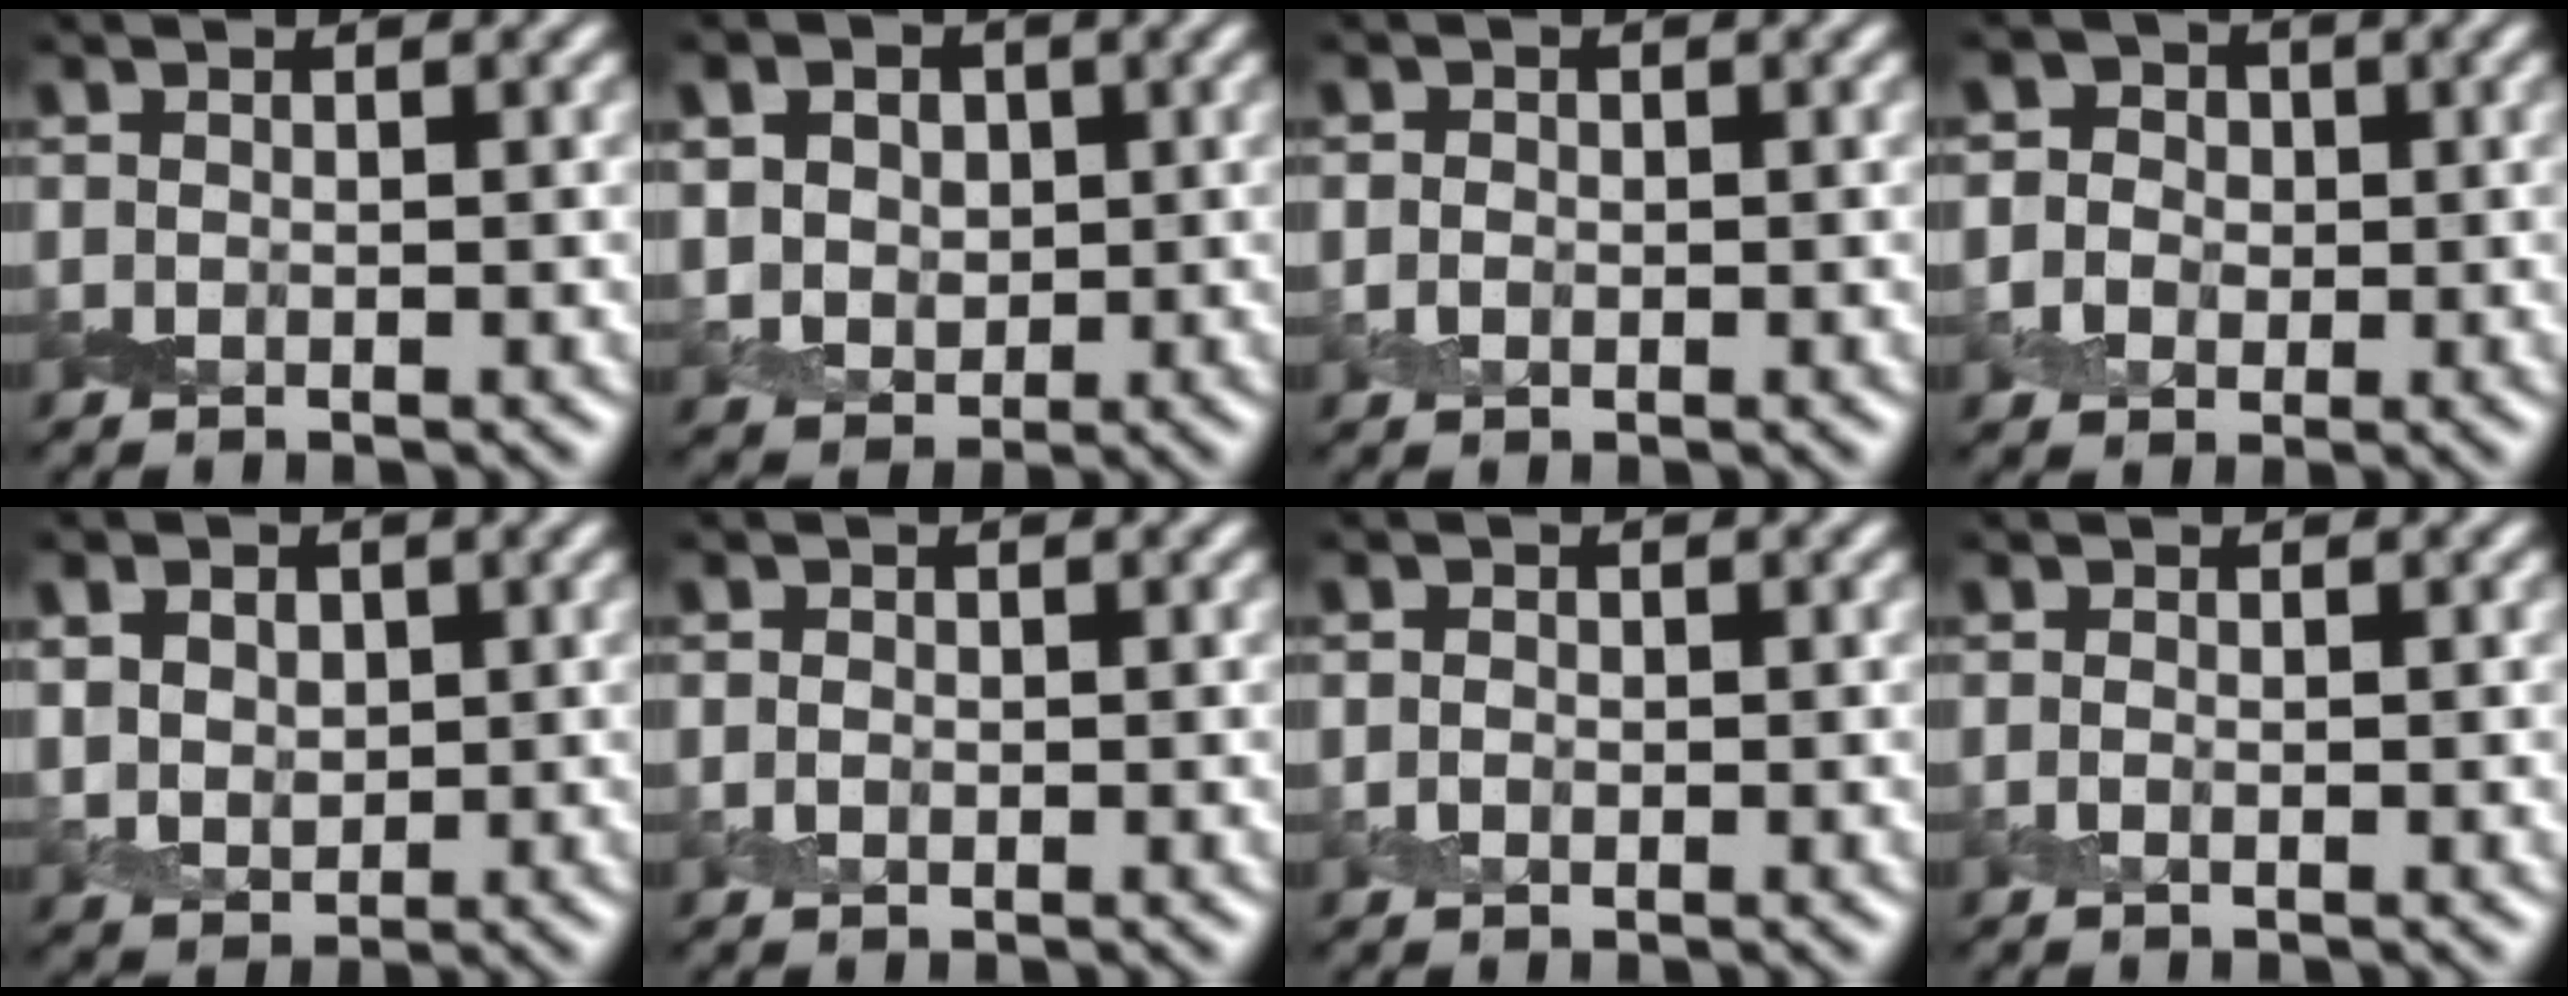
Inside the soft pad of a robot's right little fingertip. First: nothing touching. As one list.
[{"total": 7.2, "force": [2.4, 5.8, 3.7], "torque": [-0.083, 0.019, 0.028]}, {"total": 1.2, "force": [-0.2, 1.1, 0.6], "torque": [-0.012, -0.003, -0.005]}, {"total": 5.4, "force": [0.8, 5.0, 2.0], "torque": [-0.019, 0.029, -0.013]}, {"total": 5.7, "force": [2.1, 4.4, 3.0], "torque": [-0.077, 0.015, 0.031]}, {"total": 1.0, "force": [-0.2, 0.8, 0.6], "torque": [-0.012, -0.001, -0.006]}, {"total": 1.0, "force": [-0.3, 0.8, 0.5], "torque": [-0.009, -0.002, -0.008]}, {"total": 0.6, "force": [-0.2, 0.2, 0.5], "torque": [-0.013, -0.003, -0.006]}]